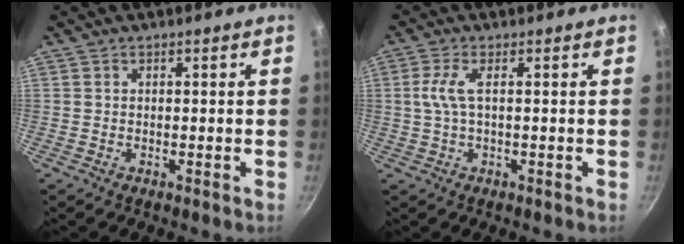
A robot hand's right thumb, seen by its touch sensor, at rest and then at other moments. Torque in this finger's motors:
{"motor_torque": [-0.63, 0.52, 0.49, -0.27, 0.05]}